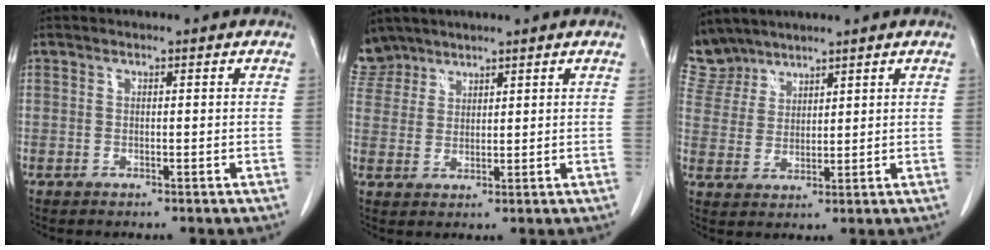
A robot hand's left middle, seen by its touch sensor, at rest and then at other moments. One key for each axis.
{"total": 5.6, "fx": 4.9, "fy": 2.7, "fz": -0.2, "tx": 0.005, "ty": 0.007, "tz": 0.102}
{"total": 6.3, "fx": 5.9, "fy": 2.1, "fz": -0.4, "tx": 0.001, "ty": 0.006, "tz": 0.131}